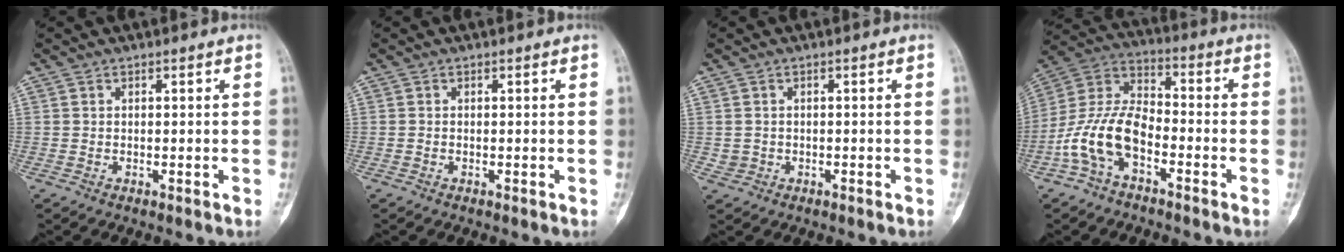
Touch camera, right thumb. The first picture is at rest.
{"total": 0.0}
{"total": 1.5, "force": [-0.3, 1.5, 0.3], "torque": [-0.002, 0.005, -0.001]}
{"total": 12.7, "force": [-5.2, 6.9, 9.3], "torque": [-0.189, 0.052, -0.108]}